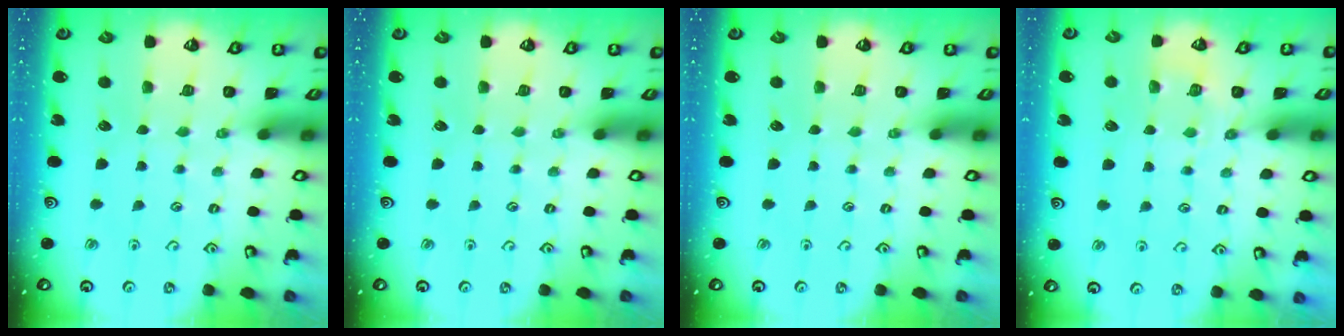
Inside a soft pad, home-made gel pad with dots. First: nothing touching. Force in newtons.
{"total": 0.0}
{"total": 0.0}
{"total": 5.7, "press": 5.5, "slide": 1.4}